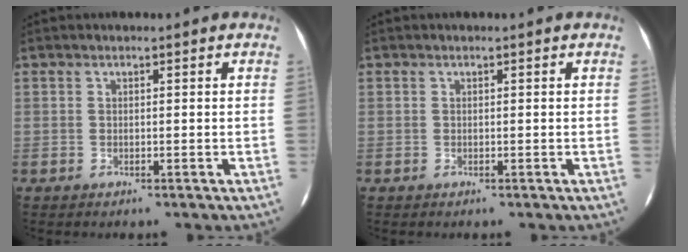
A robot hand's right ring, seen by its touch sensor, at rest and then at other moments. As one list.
[{"total": 0.0}]